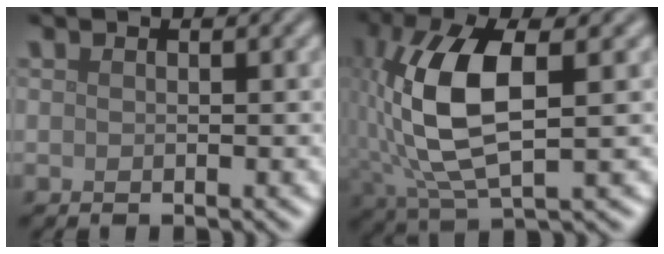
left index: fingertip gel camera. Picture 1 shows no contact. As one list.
[{"total": 9.8, "force": [1.0, 4.1, 8.9], "torque": [-0.198, 0.006, 0.018]}]